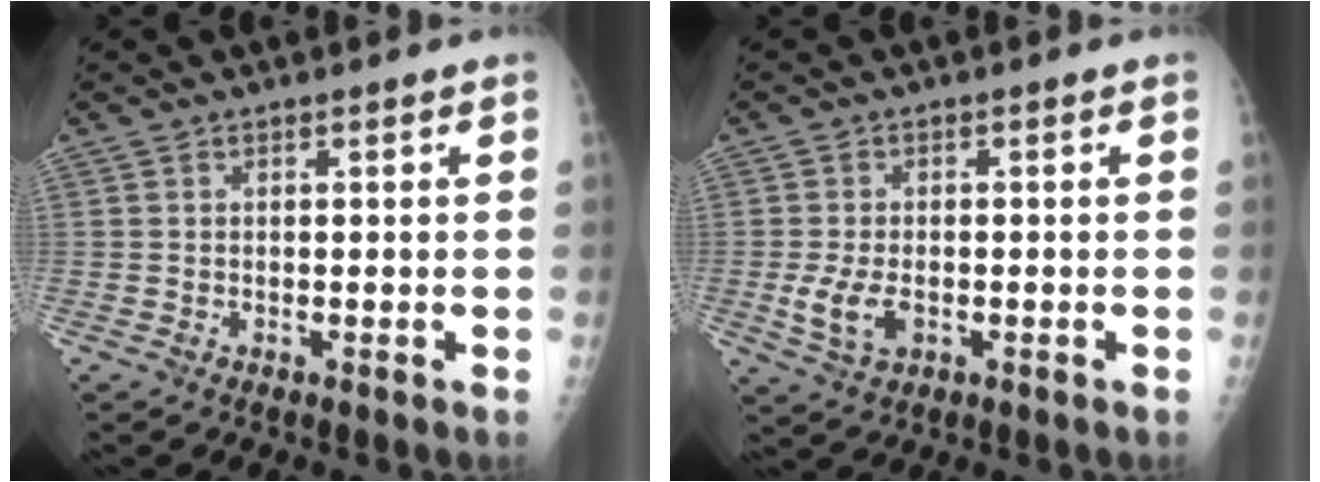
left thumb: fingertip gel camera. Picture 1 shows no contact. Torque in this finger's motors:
{"motor_torque": [-0.42, 0.56, 0.67, 0.15, 0.08]}